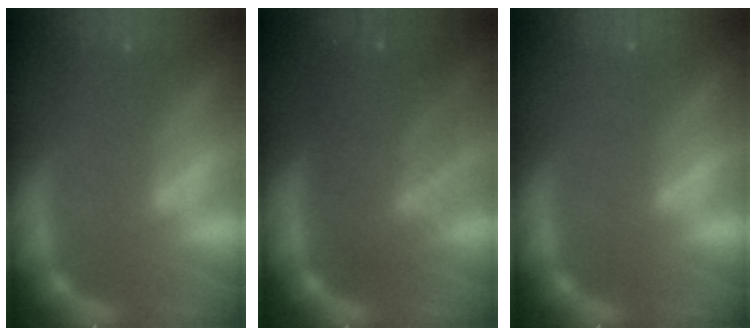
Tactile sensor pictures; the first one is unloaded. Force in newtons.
{"total": 8.1}
{"total": 0.0}